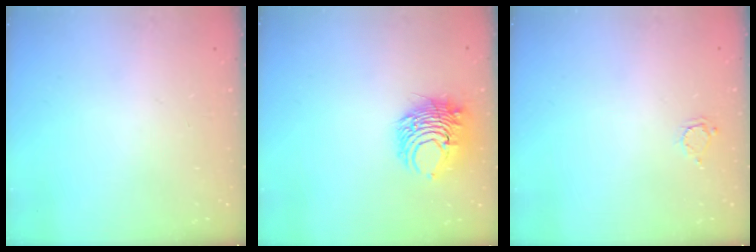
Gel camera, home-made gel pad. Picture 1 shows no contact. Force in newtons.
{"total": 8.4, "press": 8.3, "slide": 1.2}
{"total": 2.9, "press": 2.9, "slide": 0.4}